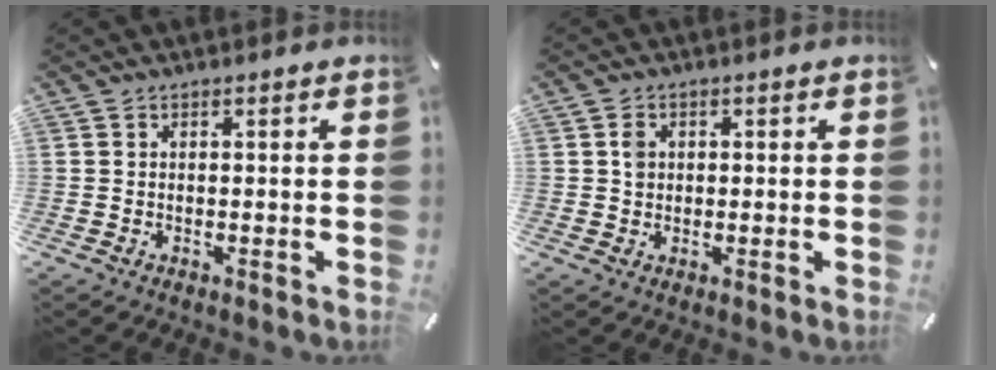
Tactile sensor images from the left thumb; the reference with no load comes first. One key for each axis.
{"total": 2.3, "fx": 0.2, "fy": 2.0, "fz": 1.1, "tx": -0.017, "ty": 0.004, "tz": 0.001}